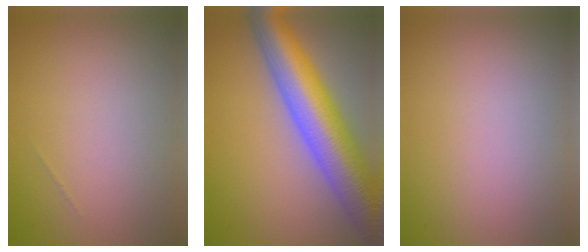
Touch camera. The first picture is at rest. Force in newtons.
{"total": 11.0, "press": 10.9, "slide": 0.5}
{"total": 0.0}